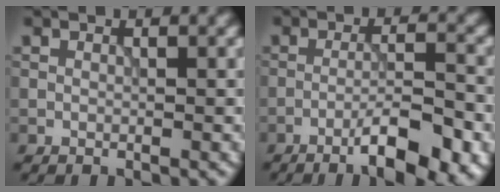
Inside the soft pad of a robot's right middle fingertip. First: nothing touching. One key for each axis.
{"total": 6.8, "fx": -3.9, "fy": 1.3, "fz": 5.4, "tx": -0.086, "ty": 0.008, "tz": -0.060}